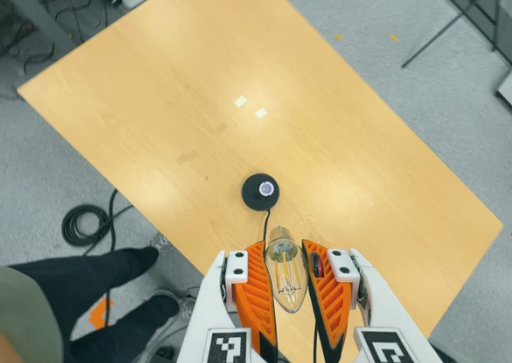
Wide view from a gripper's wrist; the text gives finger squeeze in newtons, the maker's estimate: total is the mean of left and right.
{"total": 21.1, "left": 23.4, "right": 18.8}